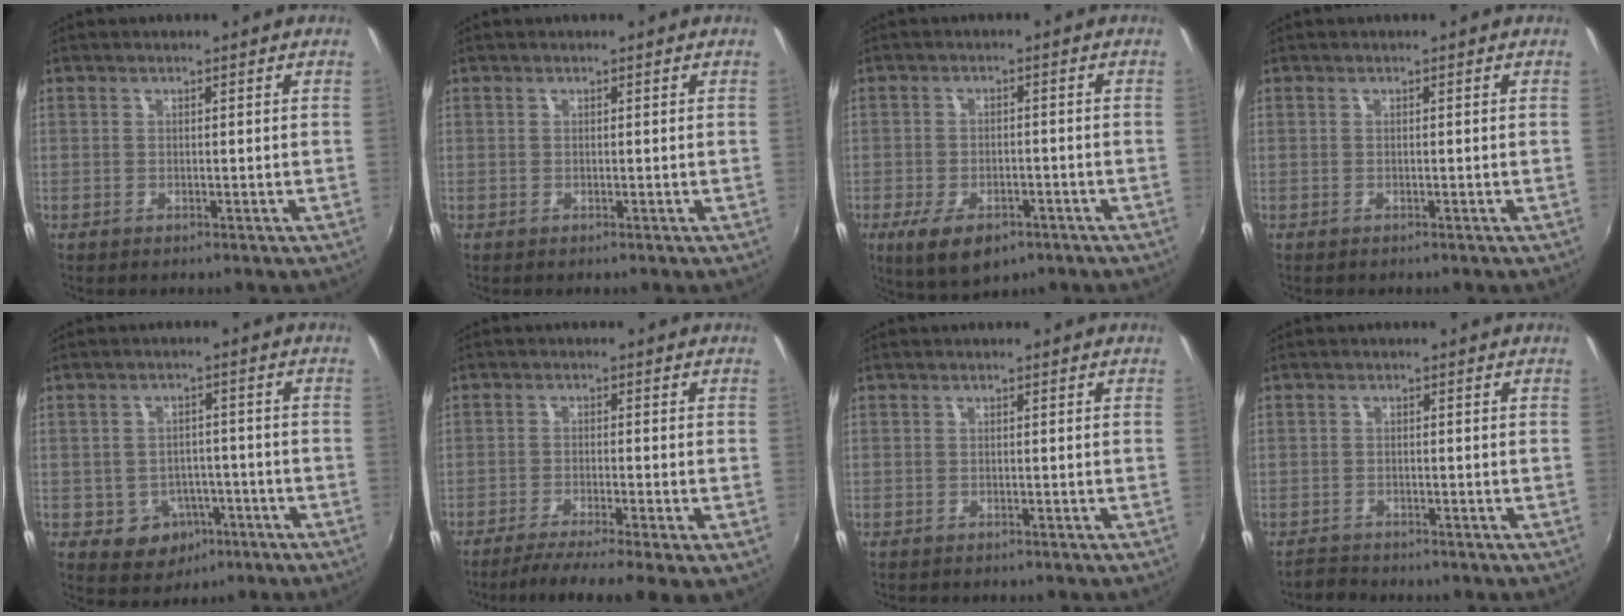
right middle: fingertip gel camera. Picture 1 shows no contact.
{"total": 0.0}
{"total": 9.2, "force": [-5.4, 4.4, 6.0], "torque": [-0.125, -0.022, -0.084]}
{"total": 0.0}
{"total": 6.9, "force": [-3.1, 5.7, 2.2], "torque": [-0.051, 0.015, -0.024]}
{"total": 7.5, "force": [-4.6, 0.5, 5.9], "torque": [-0.108, -0.020, -0.075]}
{"total": 0.6, "force": [-0.6, 0.3, -0.1], "torque": [-0.002, 0.001, -0.009]}
{"total": 2.4, "force": [-1.9, 1.3, -0.4], "torque": [0.004, 0.011, -0.034]}